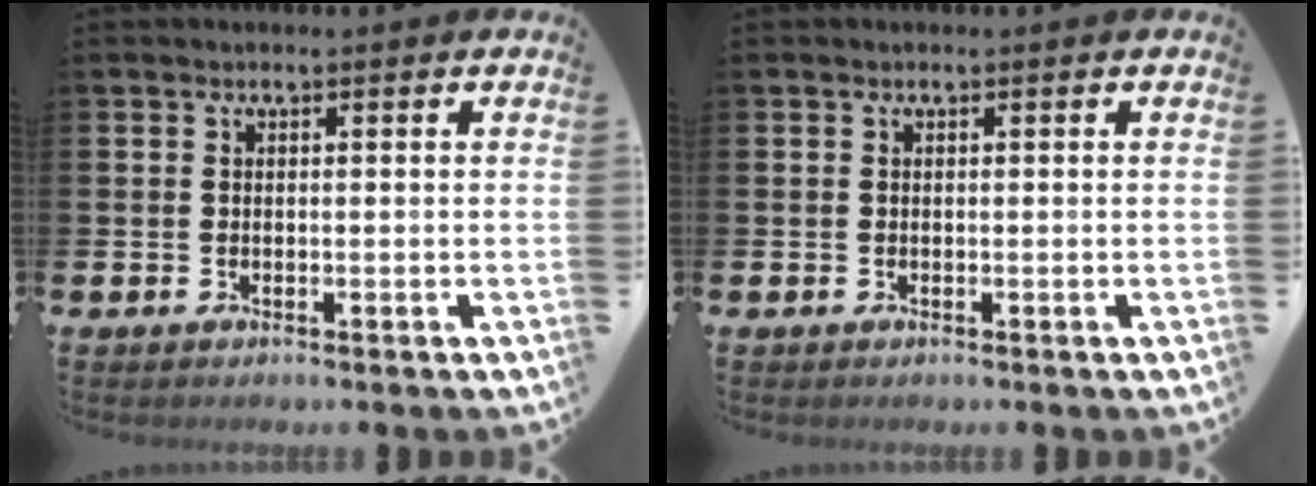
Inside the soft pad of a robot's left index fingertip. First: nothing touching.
{"total": 0.0}